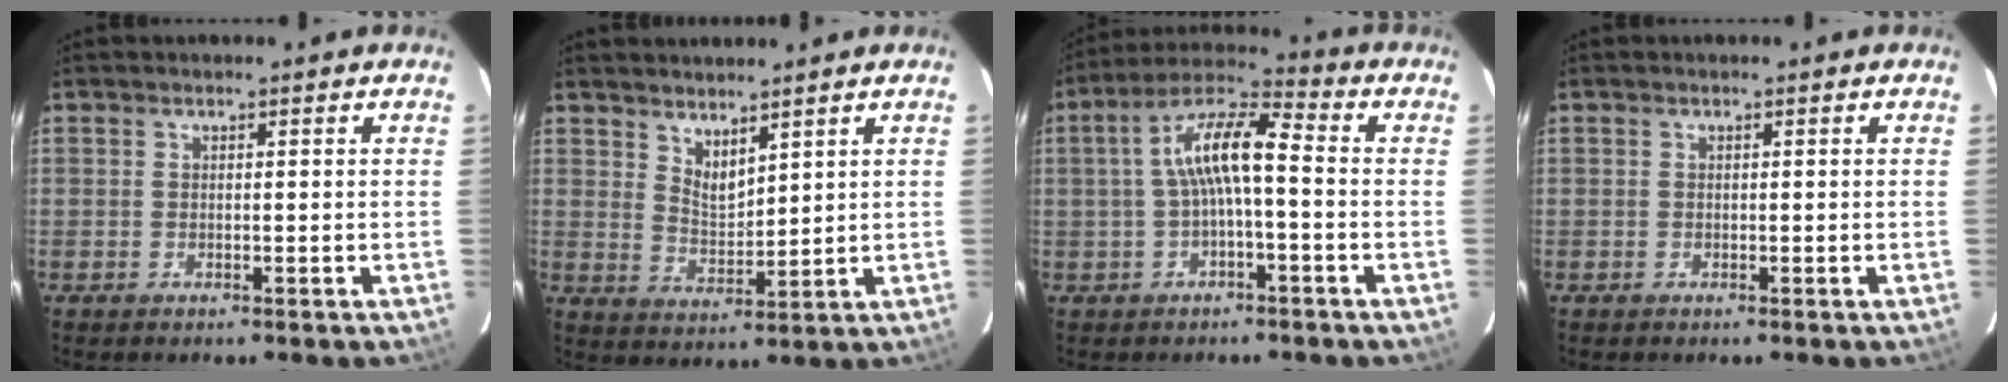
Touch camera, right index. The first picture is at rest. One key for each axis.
{"total": 4.8, "fx": 3.9, "fy": 1.6, "fz": 2.3, "tx": -0.037, "ty": -0.008, "tz": 0.073}
{"total": 9.5, "fx": -0.5, "fy": 2.5, "fz": 9.2, "tx": -0.180, "ty": 0.026, "tz": -0.010}
{"total": 0.0}